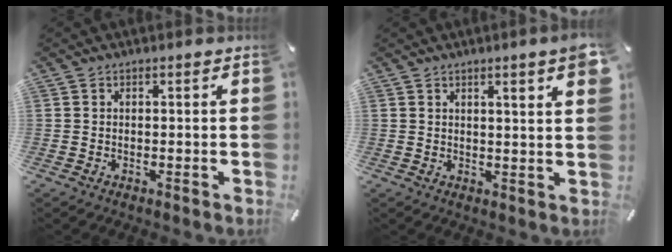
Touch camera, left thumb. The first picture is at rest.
{"total": 5.5, "force": [2.9, 0.4, 4.7], "torque": [-0.075, -0.013, 0.046]}